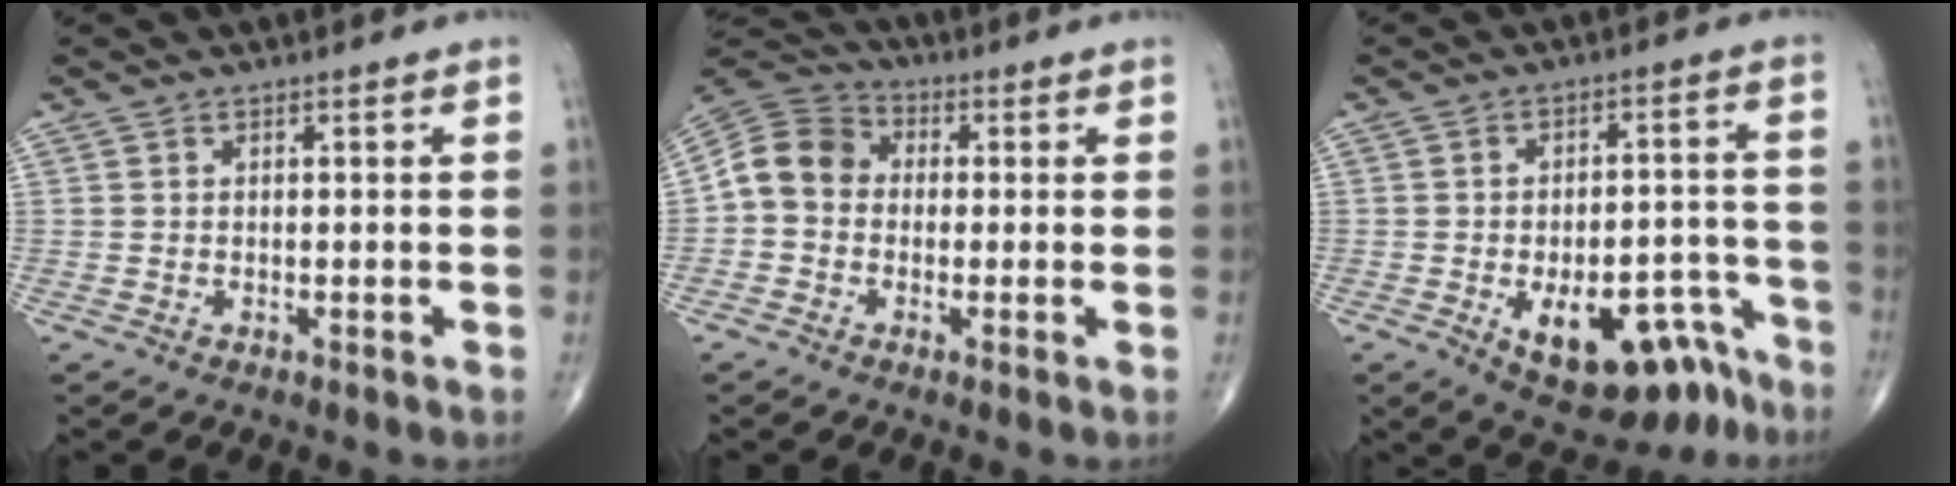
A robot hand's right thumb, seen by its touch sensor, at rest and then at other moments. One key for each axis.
{"total": 9.0, "fx": -0.6, "fy": 7.6, "fz": 4.7, "tx": -0.073, "ty": 0.031, "tz": -0.027}
{"total": 15.6, "fx": -8.6, "fy": 7.8, "fz": 10.4, "tx": -0.118, "ty": 0.064, "tz": -0.112}